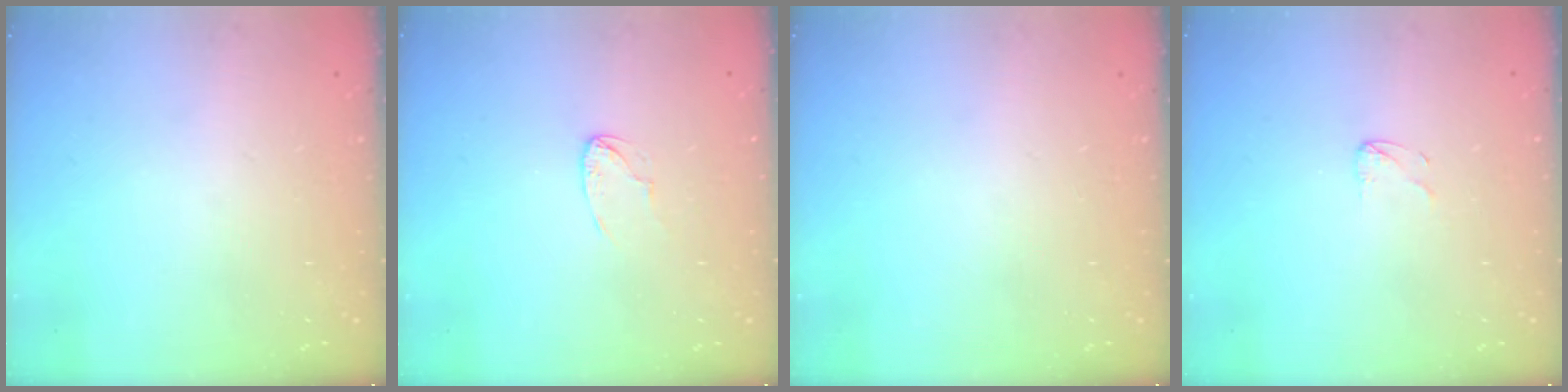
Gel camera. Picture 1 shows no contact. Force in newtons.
{"total": 3.4, "press": 3.4, "slide": 0.2}
{"total": 0.0}
{"total": 2.6, "press": 2.6, "slide": 0.2}